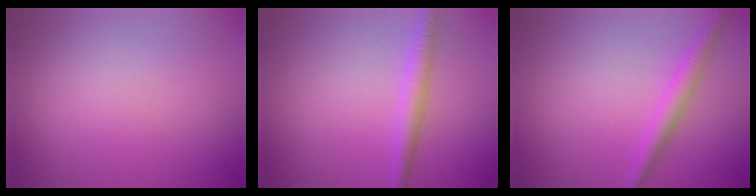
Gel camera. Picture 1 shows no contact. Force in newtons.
{"total": 2.4, "press": 2.4, "slide": 0.1}
{"total": 2.3, "press": 2.3, "slide": 0.1}